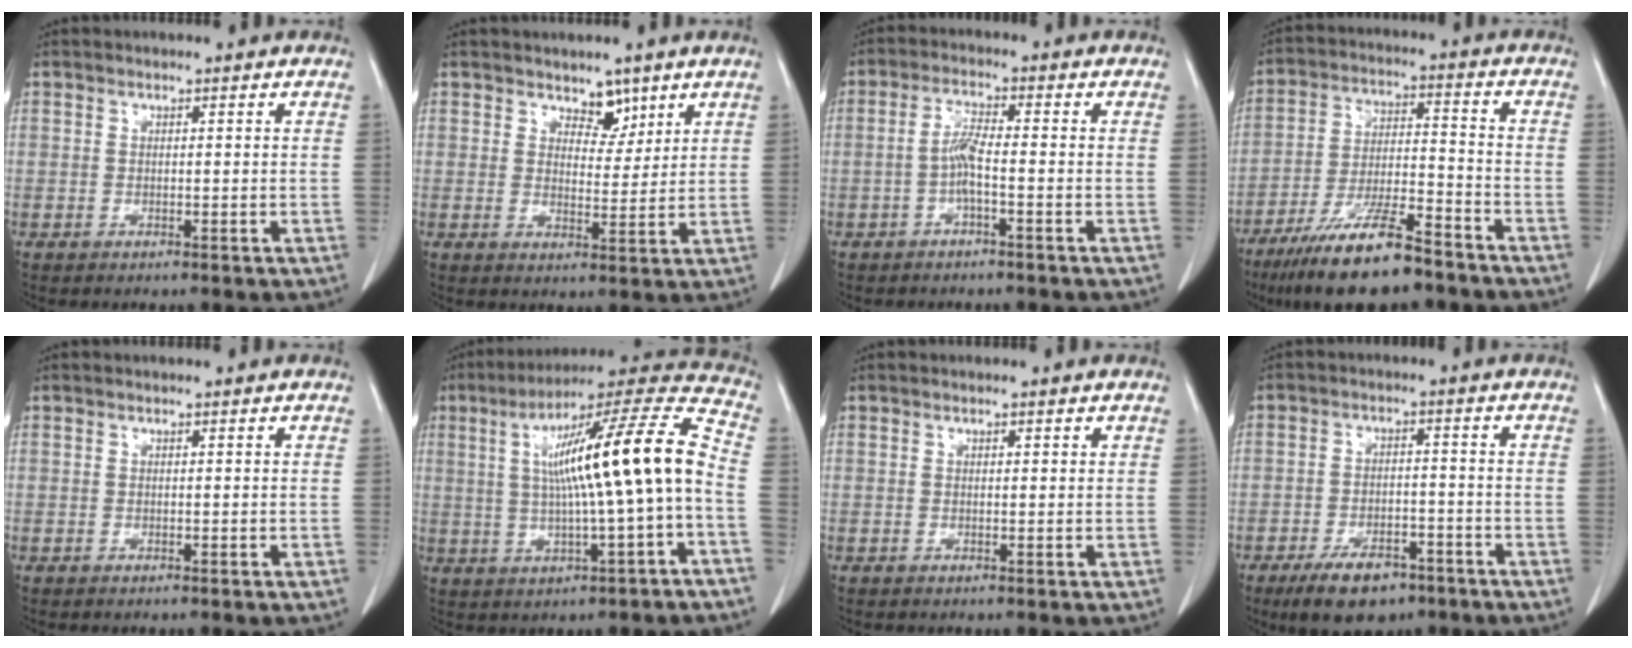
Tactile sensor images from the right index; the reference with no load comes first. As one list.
[{"total": 4.0, "force": [3.0, 2.2, 1.5], "torque": [-0.013, -0.004, 0.050]}, {"total": 3.6, "force": [-1.1, 0.3, 3.5], "torque": [-0.071, 0.005, -0.025]}, {"total": 13.7, "force": [-10.2, 2.3, 8.9], "torque": [-0.167, -0.022, -0.180]}, {"total": 0.0}, {"total": 17.6, "force": [0.2, 0.7, 17.6], "torque": [-0.276, 0.034, 0.003]}, {"total": 0.5, "force": [0.4, 0.2, 0.3], "torque": [-0.005, -0.001, 0.005]}, {"total": 7.4, "force": [-4.7, 3.8, 4.1], "torque": [-0.070, -0.001, -0.072]}]